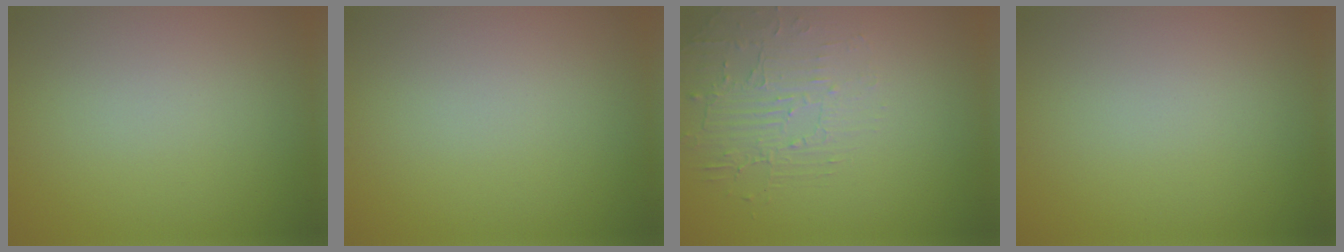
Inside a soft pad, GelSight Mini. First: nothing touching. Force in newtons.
{"total": 0.0}
{"total": 1.9, "press": 1.0, "slide": 1.6}
{"total": 0.0}